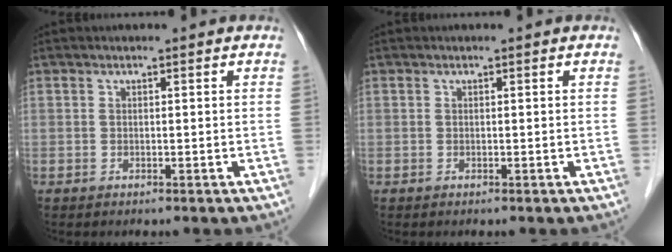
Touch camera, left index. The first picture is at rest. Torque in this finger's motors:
{"motor_torque": [0.00, 0.00, 0.00, 0.00]}